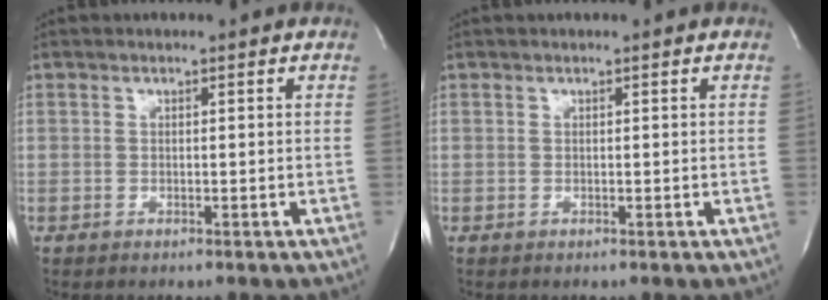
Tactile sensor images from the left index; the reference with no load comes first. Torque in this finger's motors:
{"motor_torque": [0.50, -0.42, 0.00, 0.02]}